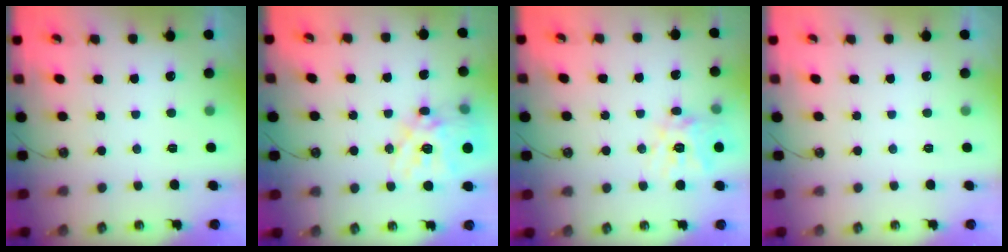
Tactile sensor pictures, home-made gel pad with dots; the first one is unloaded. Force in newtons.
{"total": 19.6, "press": 19.5, "slide": 1.9}
{"total": 13.5, "press": 13.4, "slide": 1.7}
{"total": 0.0}